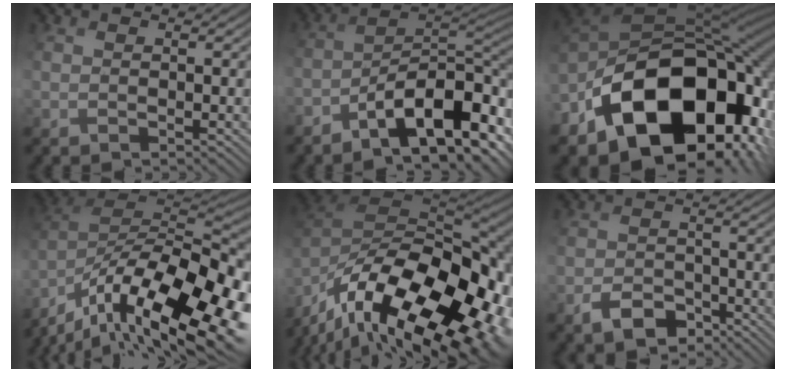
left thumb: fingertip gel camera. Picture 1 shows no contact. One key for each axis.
{"total": 13.2, "fx": -7.4, "fy": 5.0, "fz": 9.8, "tx": -0.138, "ty": -0.009, "tz": -0.120}
{"total": 20.2, "fx": -7.5, "fy": 12.9, "fz": 13.5, "tx": -0.245, "ty": -0.032, "tz": -0.108}
{"total": 18.5, "fx": -12.6, "fy": 7.1, "fz": 11.6, "tx": -0.221, "ty": -0.008, "tz": -0.202}
{"total": 19.6, "fx": -12.0, "fy": 9.1, "fz": 12.5, "tx": -0.232, "ty": -0.003, "tz": -0.183}
{"total": 3.6, "fx": -2.8, "fy": 1.9, "fz": 1.1, "tx": -0.019, "ty": -0.003, "tz": -0.052}